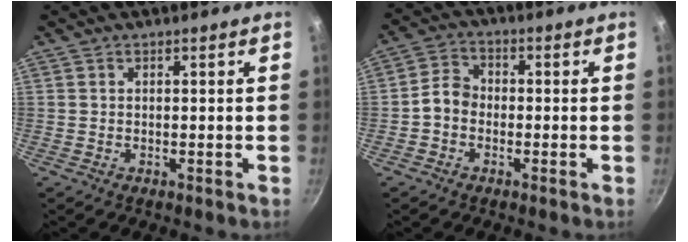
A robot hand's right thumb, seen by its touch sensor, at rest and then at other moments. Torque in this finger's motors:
{"motor_torque": [-0.54, 0.39, 0.68, -0.28, 0.02]}